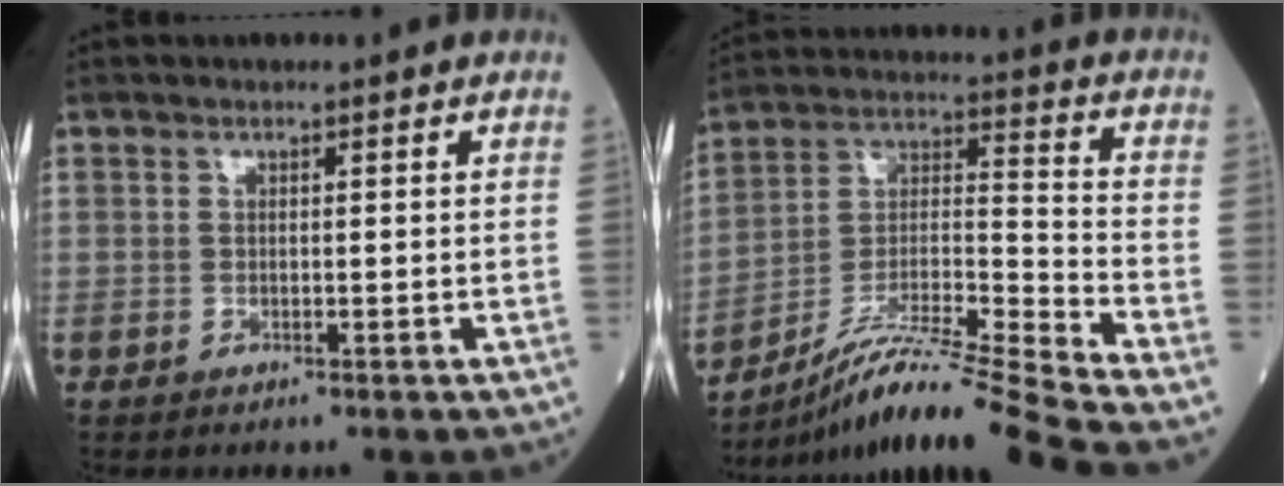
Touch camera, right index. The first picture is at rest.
{"total": 17.9, "force": [-15.5, -2.9, 8.5], "torque": [-0.164, -0.008, -0.279]}